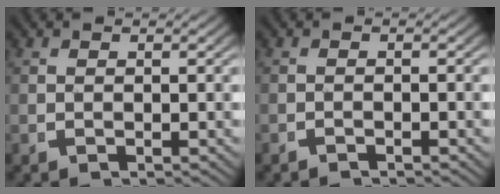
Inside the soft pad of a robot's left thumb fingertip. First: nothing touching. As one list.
[{"total": 0.9, "force": [-0.9, 0.1, 0.1], "torque": [0.001, 0.000, -0.018]}]